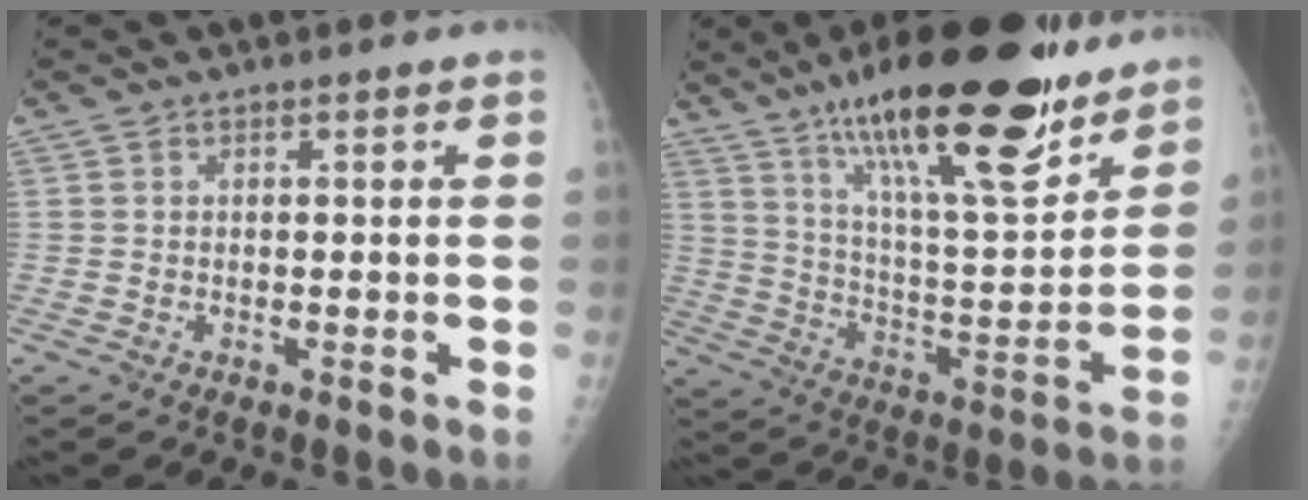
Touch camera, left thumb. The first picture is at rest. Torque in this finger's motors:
{"motor_torque": [1.53, -0.24, 1.81, -0.98, 0.25]}